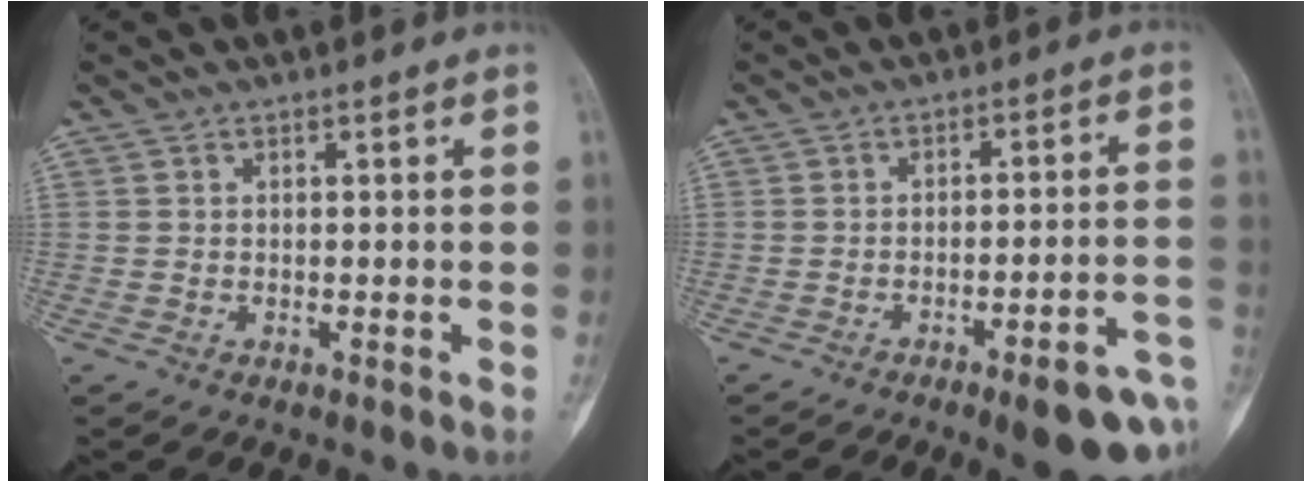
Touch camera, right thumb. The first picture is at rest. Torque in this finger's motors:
{"motor_torque": [1.99, 0.05, 1.35, -0.88, 0.24]}